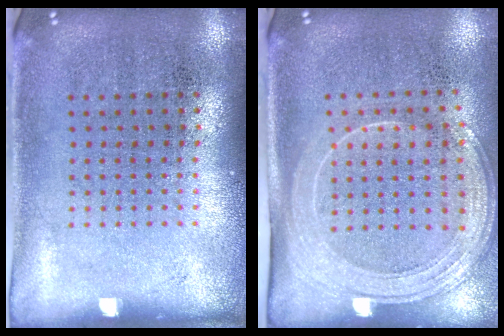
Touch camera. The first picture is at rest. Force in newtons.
{"total": 2.0, "press": 1.8, "slide": 1.0}